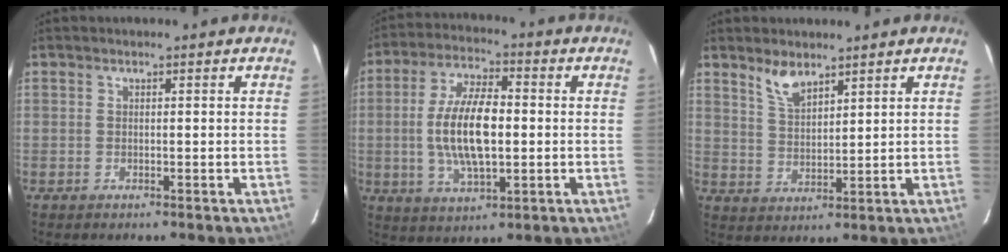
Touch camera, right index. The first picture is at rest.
{"total": 13.2, "force": [-0.6, 5.4, 12.0], "torque": [-0.238, 0.004, -0.008]}
{"total": 5.3, "force": [4.0, 2.0, 2.8], "torque": [-0.051, 0.001, 0.083]}